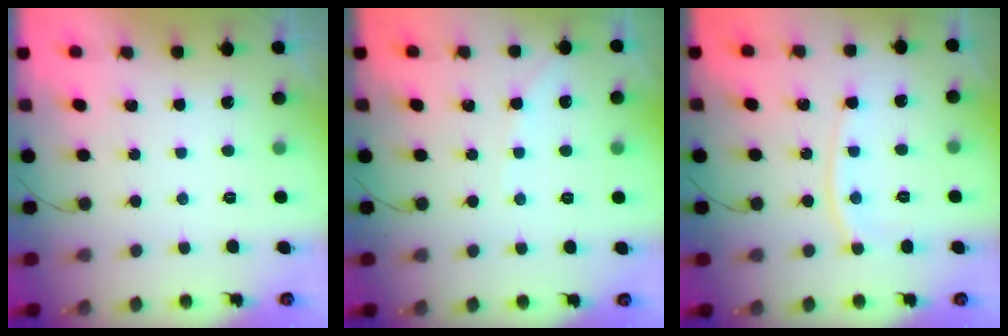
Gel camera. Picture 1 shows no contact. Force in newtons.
{"total": 3.0, "press": 3.0, "slide": 0.5}
{"total": 7.8, "press": 7.7, "slide": 1.0}